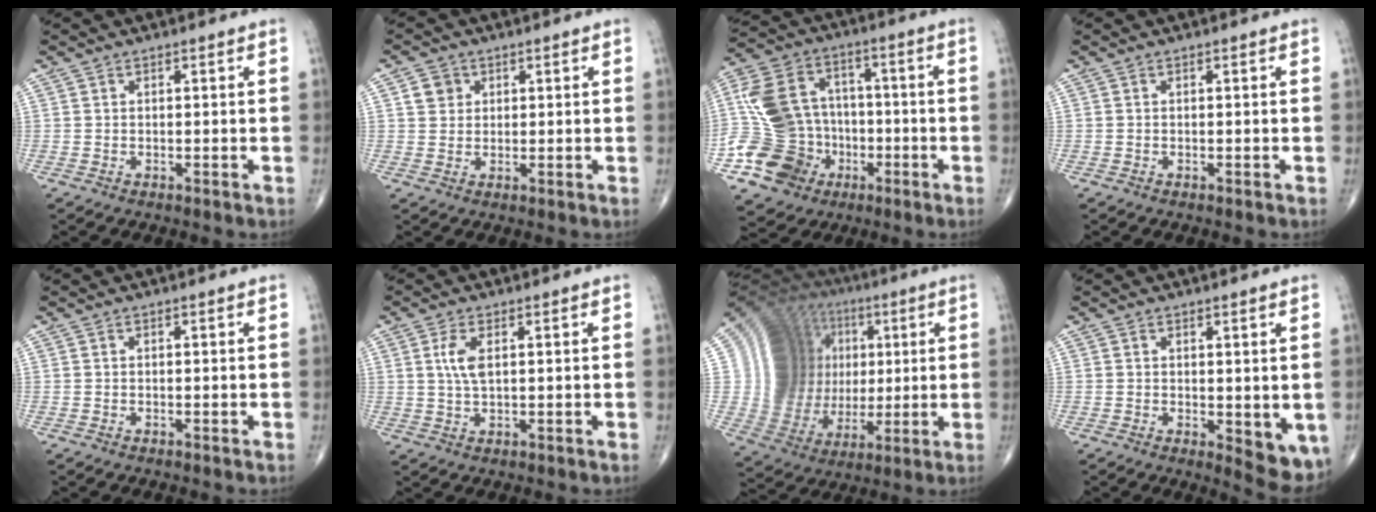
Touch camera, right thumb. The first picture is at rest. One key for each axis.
{"total": 3.6, "fx": 1.3, "fy": 3.1, "fz": 1.1, "tx": -0.004, "ty": -0.004, "tz": 0.020}
{"total": 19.1, "fx": -4.5, "fy": 16.1, "fz": 9.2, "tx": -0.163, "ty": 0.045, "tz": -0.073}
{"total": 0.0}
{"total": 0.0}
{"total": 4.1, "fx": 1.1, "fy": 1.7, "fz": 3.6, "tx": -0.076, "ty": -0.002, "tz": 0.023}
{"total": 21.5, "fx": 3.8, "fy": 18.2, "fz": 10.7, "tx": -0.133, "ty": 0.017, "tz": 0.087}
{"total": 6.5, "fx": -0.5, "fy": 2.8, "fz": 5.8, "tx": -0.059, "ty": -0.017, "tz": -0.001}